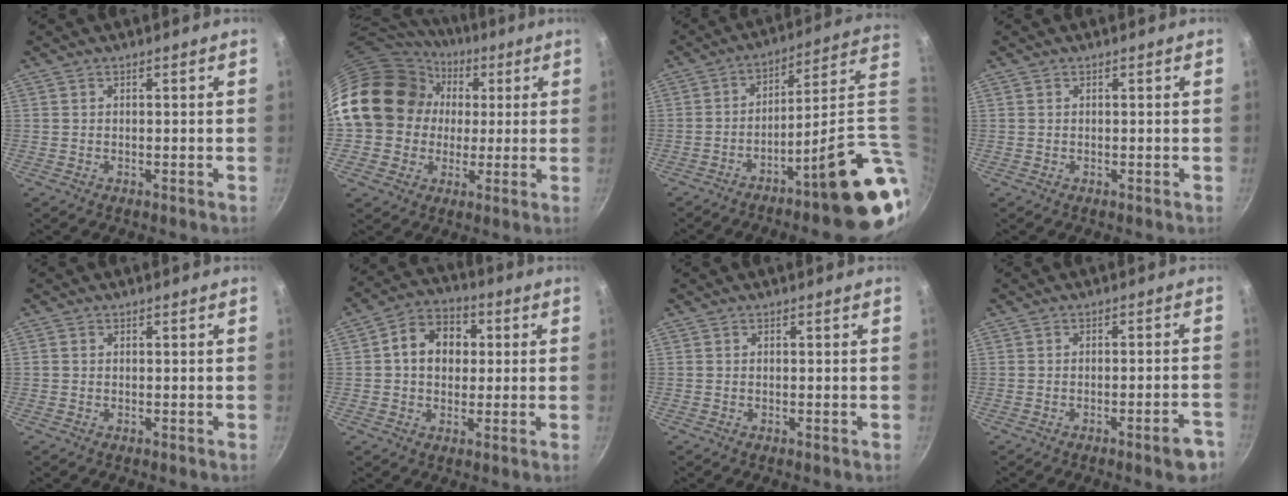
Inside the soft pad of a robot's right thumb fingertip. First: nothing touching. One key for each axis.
{"total": 19.3, "fx": 2.2, "fy": 16.9, "fz": 9.1, "tx": -0.147, "ty": 0.035, "tz": 0.037}
{"total": 20.7, "fx": -5.8, "fy": 4.2, "fz": 19.5, "tx": -0.228, "ty": 0.027, "tz": -0.080}
{"total": 0.0}
{"total": 0.5, "fx": 0.0, "fy": 0.5, "fz": 0.2, "tx": -0.002, "ty": 0.002, "tz": -0.002}
{"total": 10.2, "fx": 1.4, "fy": 8.0, "fz": 6.2, "tx": -0.064, "ty": 0.018, "tz": 0.006}
{"total": 0.0}
{"total": 5.3, "fx": -3.2, "fy": 1.3, "fz": 4.1, "tx": -0.039, "ty": 0.025, "tz": -0.034}